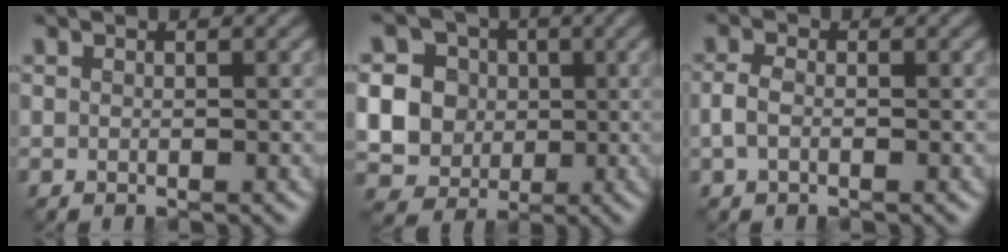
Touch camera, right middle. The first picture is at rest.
{"total": 11.4, "force": [0.5, 10.5, 4.4], "torque": [-0.115, 0.015, -0.012]}
{"total": 1.8, "force": [-0.7, 1.1, 1.2], "torque": [-0.033, 0.000, -0.017]}